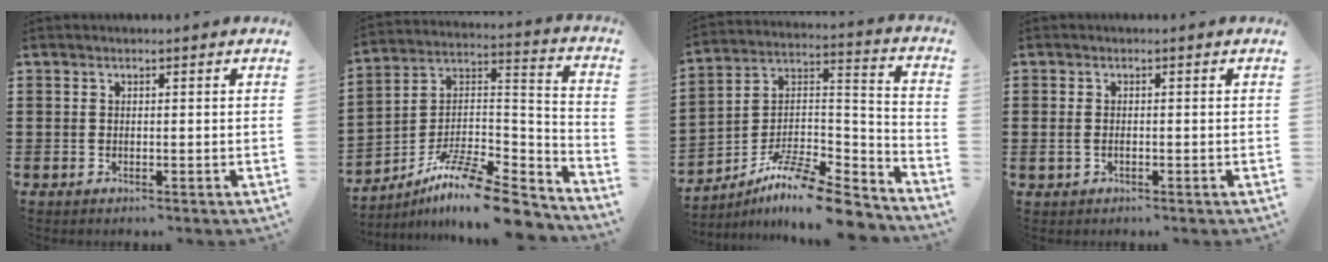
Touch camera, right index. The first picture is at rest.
{"total": 11.6, "force": [-9.4, 2.0, 6.6], "torque": [-0.126, 0.010, -0.185]}
{"total": 10.7, "force": [-8.9, 2.0, 5.6], "torque": [-0.102, 0.015, -0.177]}
{"total": 1.2, "force": [-0.3, 0.7, 0.9], "torque": [-0.026, -0.001, -0.009]}